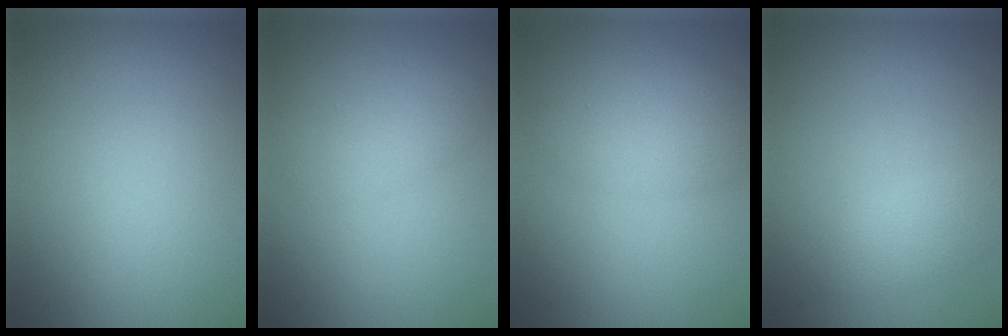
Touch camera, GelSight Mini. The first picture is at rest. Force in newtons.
{"total": 2.0, "press": 2.0, "slide": 0.1}
{"total": 2.9, "press": 2.9, "slide": 0.2}
{"total": 2.0, "press": 2.0, "slide": 0.0}